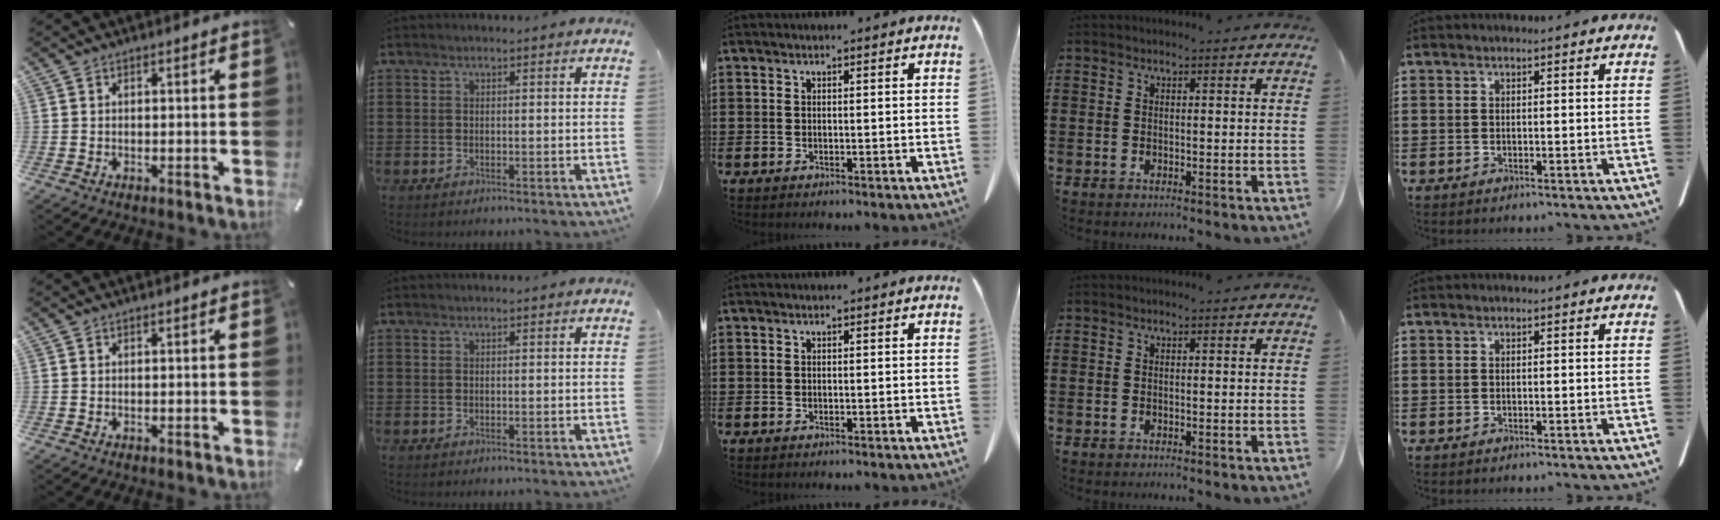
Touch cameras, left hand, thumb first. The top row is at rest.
{}